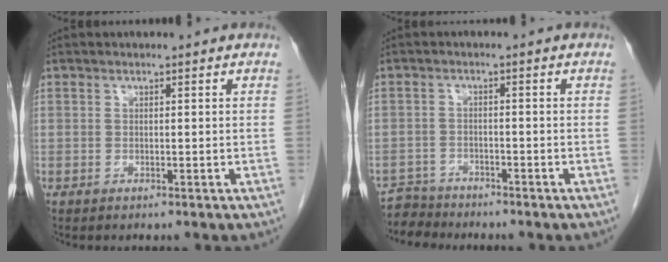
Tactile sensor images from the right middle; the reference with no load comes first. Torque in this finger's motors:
{"motor_torque": [-0.07, -0.16, -0.08, -0.03]}